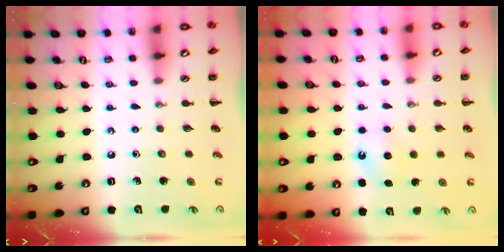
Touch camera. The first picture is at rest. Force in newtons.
{"total": 5.1, "press": 4.9, "slide": 1.3}